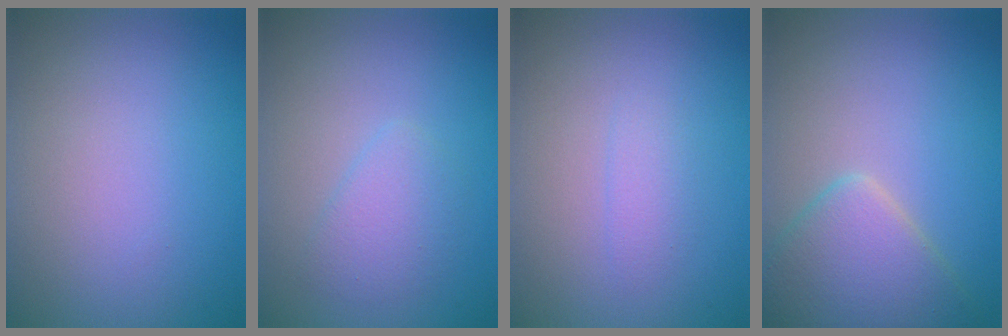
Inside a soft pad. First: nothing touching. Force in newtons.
{"total": 2.1, "press": 2.1, "slide": 0.1}
{"total": 1.1, "press": 1.1, "slide": 0.0}
{"total": 4.9, "press": 4.9, "slide": 0.3}